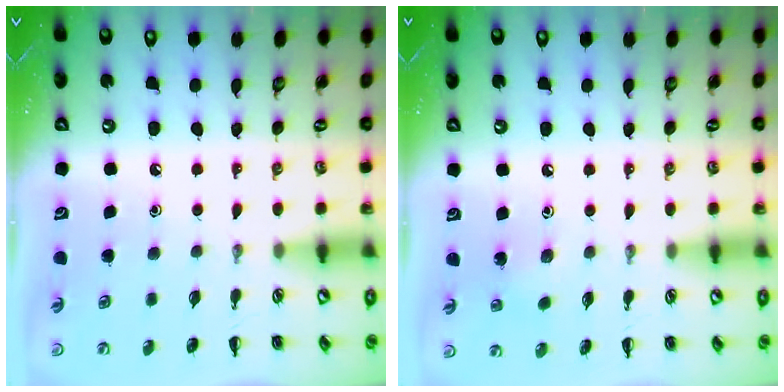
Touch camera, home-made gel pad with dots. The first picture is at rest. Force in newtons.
{"total": 3.9, "press": 3.7, "slide": 1.3}